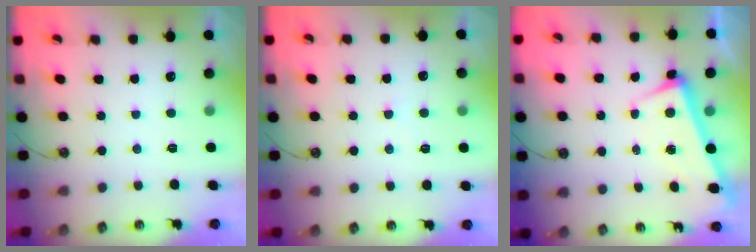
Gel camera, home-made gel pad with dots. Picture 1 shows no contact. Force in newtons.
{"total": 3.6, "press": 3.6, "slide": 0.4}
{"total": 3.4, "press": 3.2, "slide": 1.1}